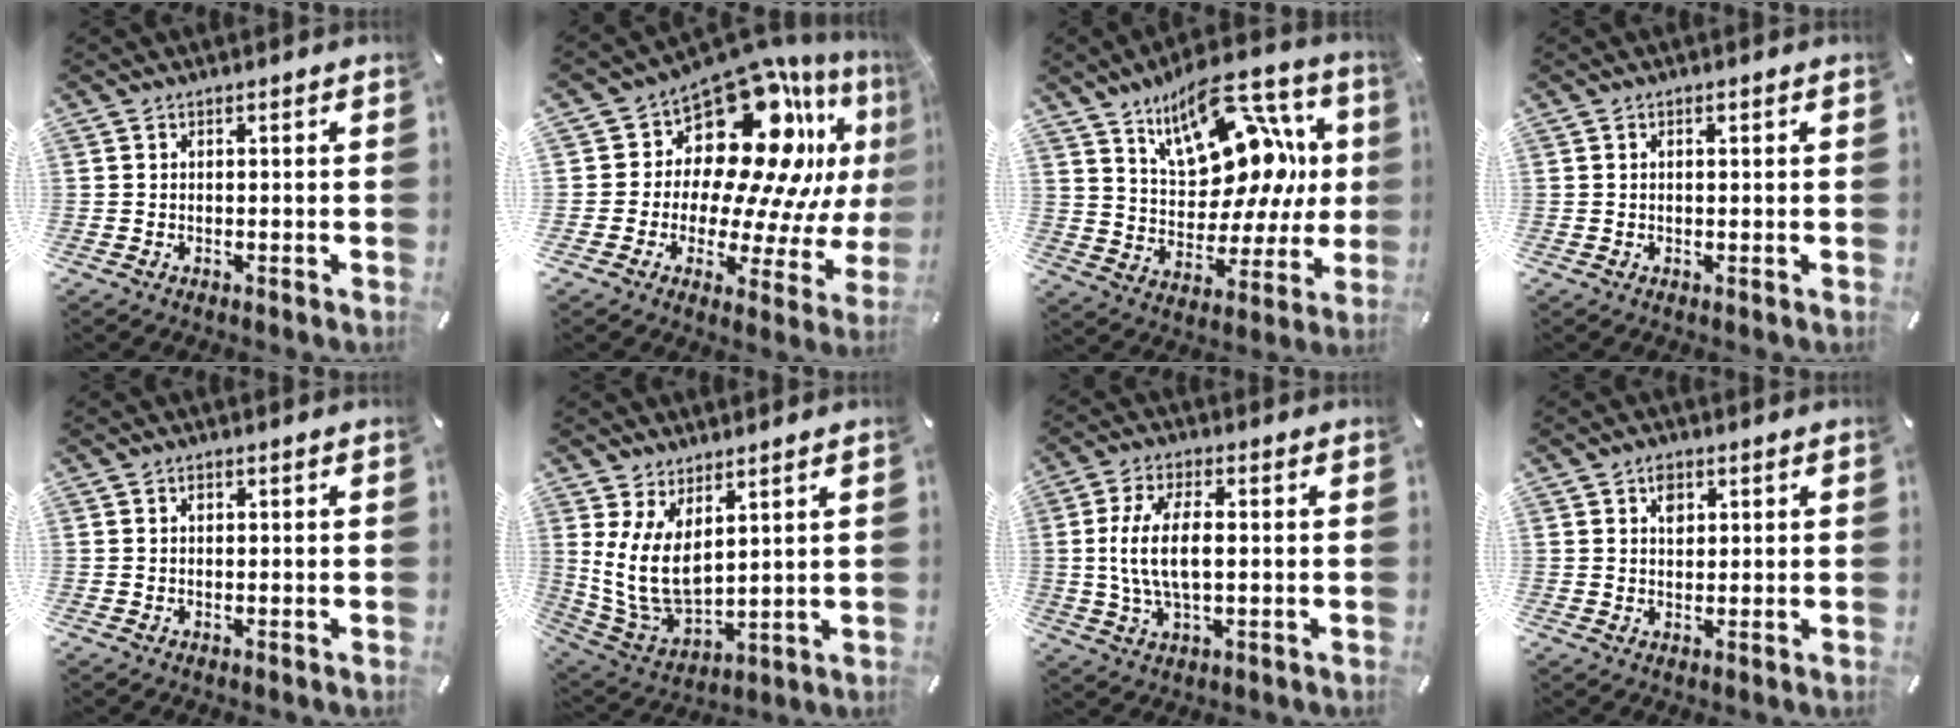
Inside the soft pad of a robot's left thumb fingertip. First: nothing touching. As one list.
[{"total": 23.4, "force": [11.3, 14.1, 14.9], "torque": [-0.219, -0.105, 0.202]}, {"total": 20.9, "force": [10.2, 12.2, 13.5], "torque": [-0.187, -0.068, 0.177]}, {"total": 1.0, "force": [0.2, 0.5, 0.8], "torque": [-0.009, 0.000, 0.001]}, {"total": 0.8, "force": [0.2, 0.6, 0.5], "torque": [-0.011, 0.002, 0.004]}, {"total": 10.8, "force": [3.9, 6.3, 7.8], "torque": [-0.184, -0.027, 0.076]}, {"total": 11.0, "force": [0.6, 5.0, 9.7], "torque": [-0.207, 0.000, 0.007]}, {"total": 3.2, "force": [1.2, 2.4, 1.8], "torque": [-0.016, -0.004, 0.016]}]